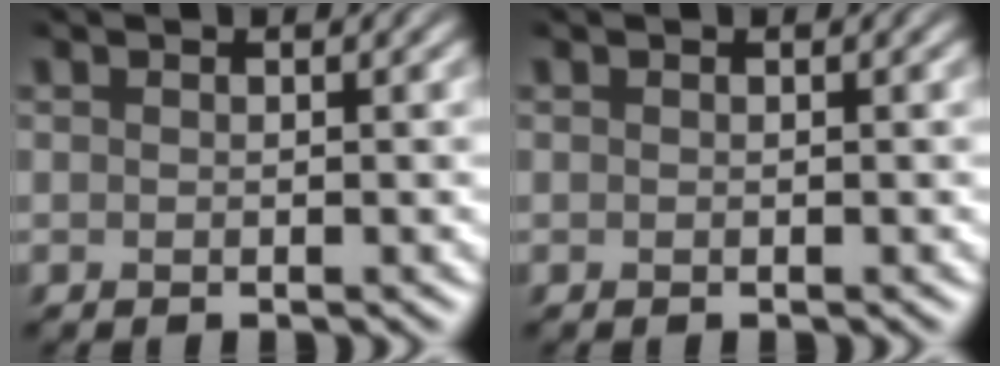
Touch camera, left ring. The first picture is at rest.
{"total": 0.0}